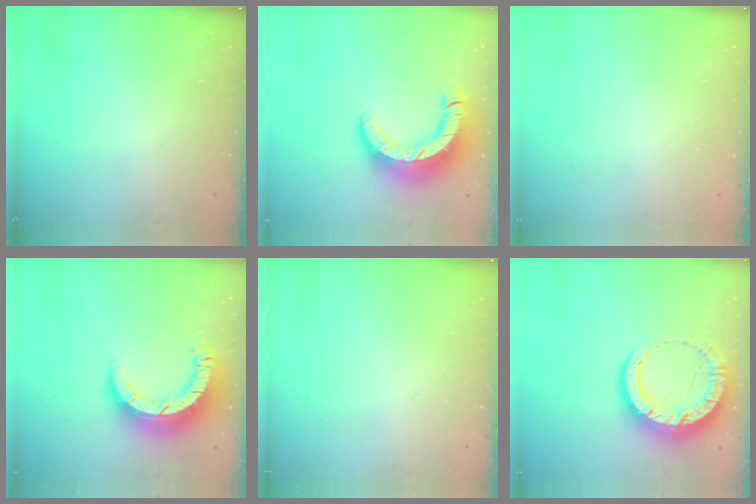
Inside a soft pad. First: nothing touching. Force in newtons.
{"total": 14.4, "press": 14.3, "slide": 1.7}
{"total": 2.4, "press": 2.4, "slide": 0.2}
{"total": 12.1, "press": 12.0, "slide": 1.2}
{"total": 0.0}
{"total": 14.3, "press": 14.3, "slide": 1.4}